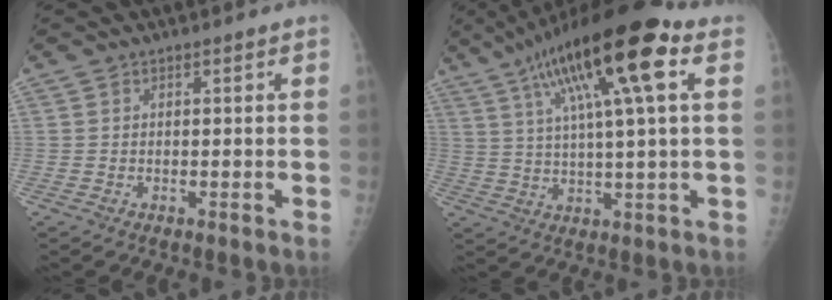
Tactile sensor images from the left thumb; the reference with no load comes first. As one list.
[{"total": 20.0, "force": [8.3, 3.7, 17.8], "torque": [-0.304, 0.011, 0.135]}]